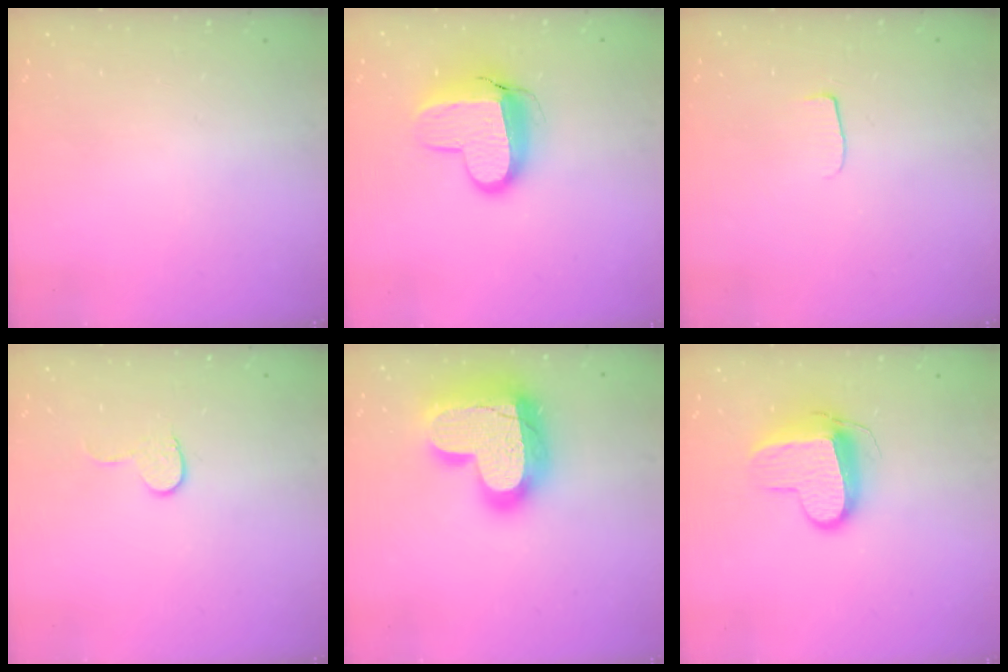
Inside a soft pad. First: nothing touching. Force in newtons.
{"total": 11.8, "press": 11.8, "slide": 1.2}
{"total": 5.1, "press": 5.0, "slide": 0.6}
{"total": 4.4, "press": 4.4, "slide": 0.4}
{"total": 26.4, "press": 26.3, "slide": 2.0}
{"total": 11.1, "press": 11.1, "slide": 0.4}